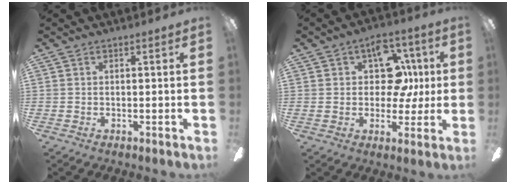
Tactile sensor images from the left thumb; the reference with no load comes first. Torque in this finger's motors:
{"motor_torque": [0.67, 0.55, 0.17, -0.13, 0.07]}